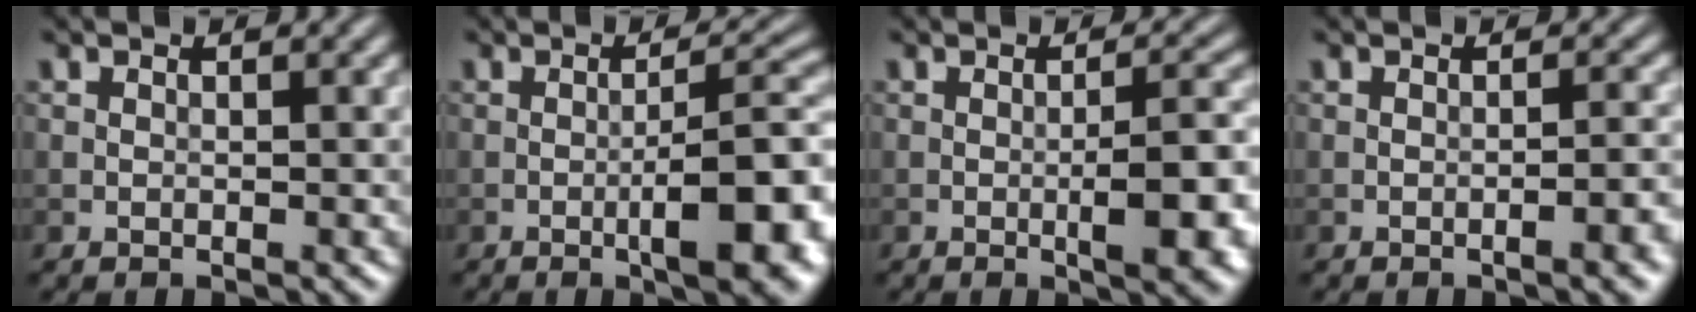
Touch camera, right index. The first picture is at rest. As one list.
[{"total": 8.3, "force": [-2.3, 2.0, 7.7], "torque": [-0.107, 0.004, -0.035]}, {"total": 5.8, "force": [-1.3, 1.4, 5.5], "torque": [-0.079, -0.001, -0.016]}, {"total": 2.7, "force": [-1.1, 0.6, 2.4], "torque": [-0.029, 0.007, -0.020]}]